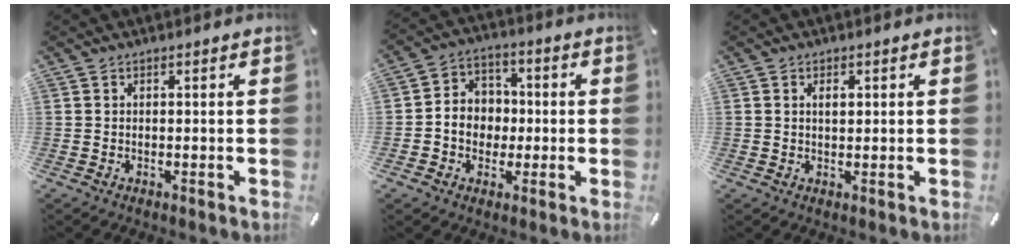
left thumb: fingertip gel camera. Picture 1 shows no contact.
{"total": 7.7, "force": [-1.6, 7.0, 2.8], "torque": [-0.052, 0.018, -0.030]}
{"total": 1.9, "force": [0.5, 1.1, 1.5], "torque": [-0.024, 0.002, 0.007]}